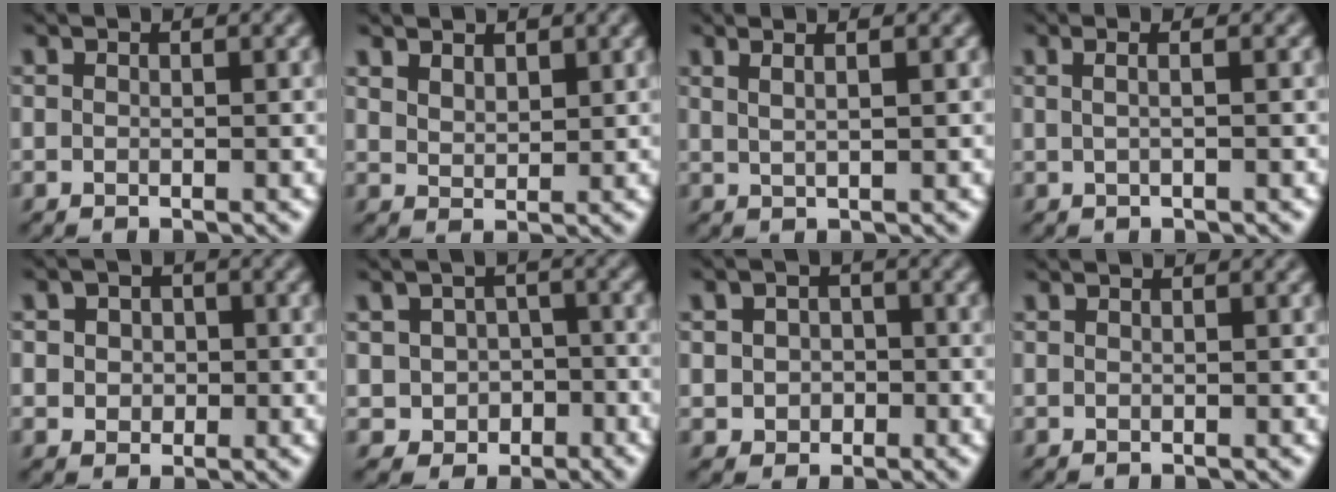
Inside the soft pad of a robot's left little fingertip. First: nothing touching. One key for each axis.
{"total": 2.1, "fx": 1.5, "fy": 1.2, "fz": 0.9, "tx": -0.028, "ty": -0.006, "tz": 0.032}
{"total": 2.5, "fx": 1.4, "fy": 0.7, "fz": 2.0, "tx": -0.014, "ty": 0.006, "tz": 0.004}
{"total": 2.2, "fx": 0.9, "fy": 0.8, "fz": 1.9, "tx": -0.028, "ty": 0.017, "tz": -0.005}
{"total": 5.0, "fx": 1.2, "fy": 4.0, "fz": 2.8, "tx": -0.046, "ty": 0.026, "tz": -0.010}
{"total": 3.6, "fx": -1.0, "fy": 3.2, "fz": 1.4, "tx": -0.008, "ty": 0.002, "tz": -0.026}
{"total": 3.3, "fx": -0.4, "fy": 2.8, "fz": 1.7, "tx": -0.018, "ty": 0.009, "tz": -0.022}
{"total": 0.0}